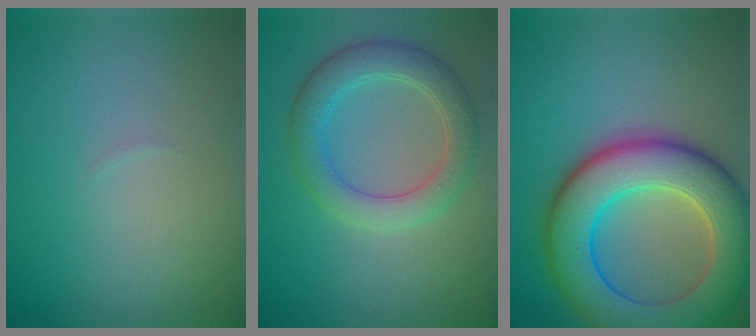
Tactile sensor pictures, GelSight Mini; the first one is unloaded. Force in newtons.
{"total": 4.4, "press": 4.4, "slide": 0.2}
{"total": 11.3, "press": 11.3, "slide": 0.5}